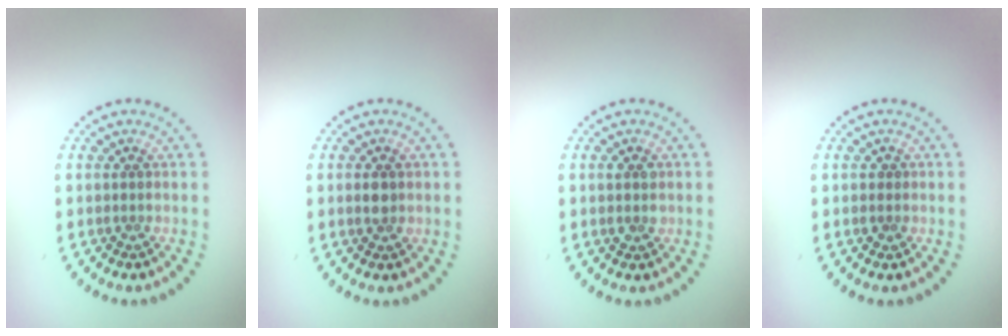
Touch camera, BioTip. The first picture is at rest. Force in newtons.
{"total": 1.5, "press": 1.5, "slide": 0.3}
{"total": 1.5, "press": 1.5, "slide": 0.1}
{"total": 0.8, "press": 0.7, "slide": 0.2}